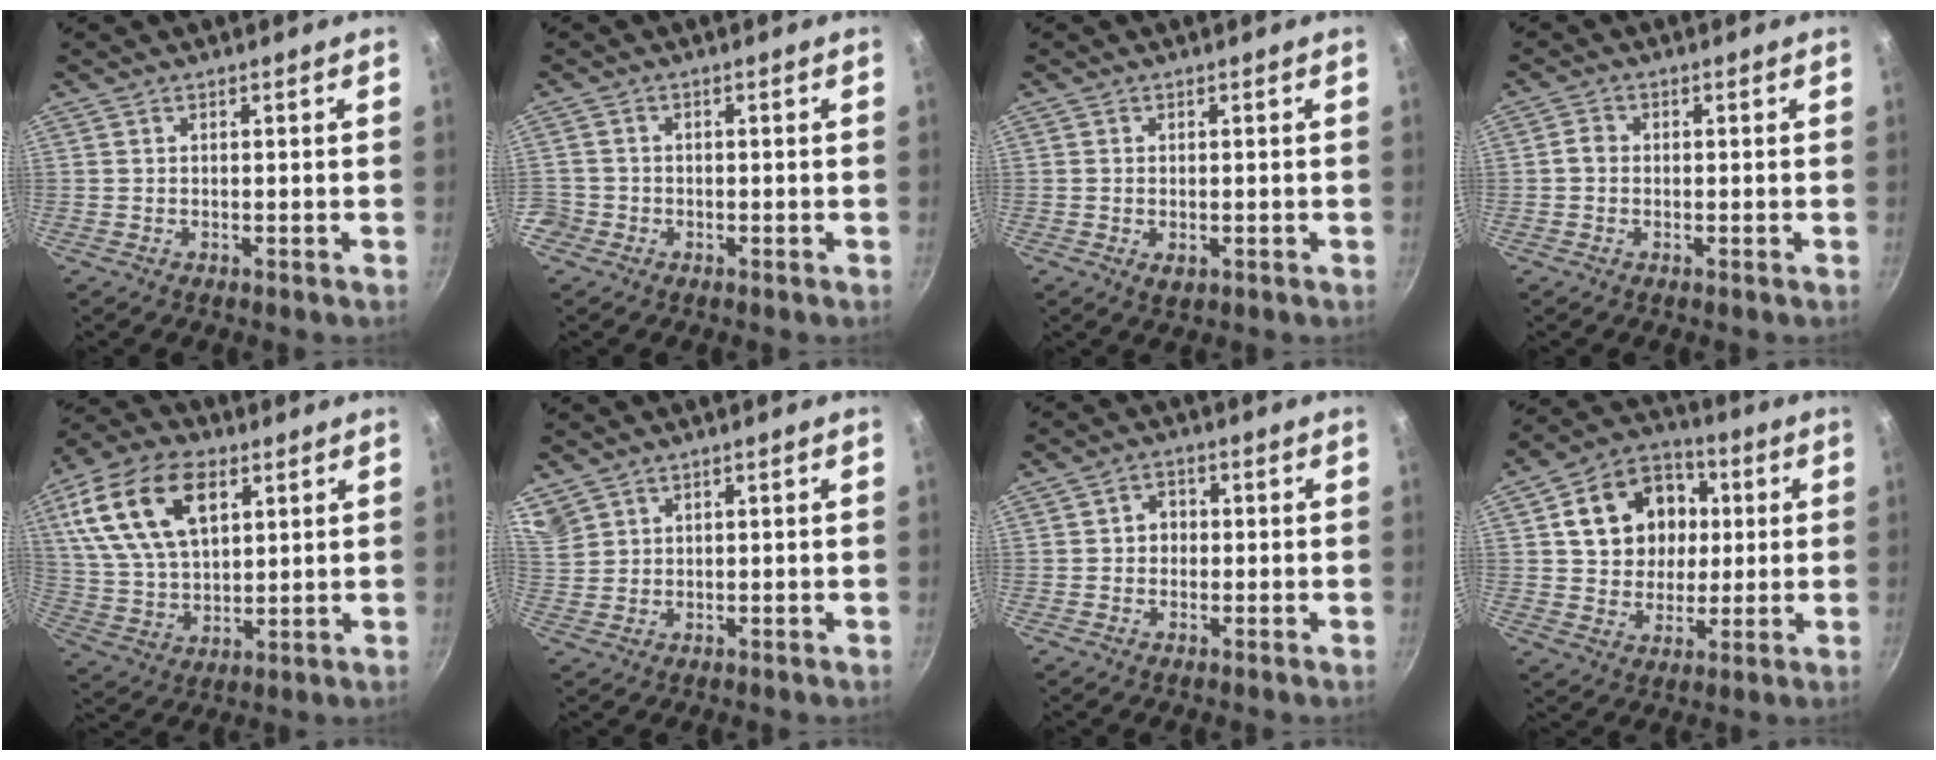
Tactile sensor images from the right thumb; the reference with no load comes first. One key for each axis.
{"total": 2.5, "fx": -1.2, "fy": 2.2, "fz": 0.2, "tx": 0.004, "ty": 0.014, "tz": -0.021}
{"total": 2.2, "fx": -0.5, "fy": 1.4, "fz": 1.6, "tx": -0.026, "ty": -0.005, "tz": -0.005}
{"total": 2.0, "fx": -0.3, "fy": 1.7, "fz": 1.0, "tx": -0.016, "ty": 0.011, "tz": -0.009}
{"total": 19.3, "fx": 7.2, "fy": 11.4, "fz": 13.8, "tx": -0.249, "ty": -0.011, "tz": 0.137}
{"total": 6.6, "fx": 4.5, "fy": 4.4, "fz": 2.1, "tx": -0.040, "ty": 0.013, "tz": 0.103}
{"total": 3.4, "fx": 0.0, "fy": 3.0, "fz": 1.6, "tx": -0.004, "ty": 0.008, "tz": -0.003}
{"total": 15.9, "fx": 3.1, "fy": 13.1, "fz": 8.4, "tx": -0.114, "ty": 0.019, "tz": 0.053}